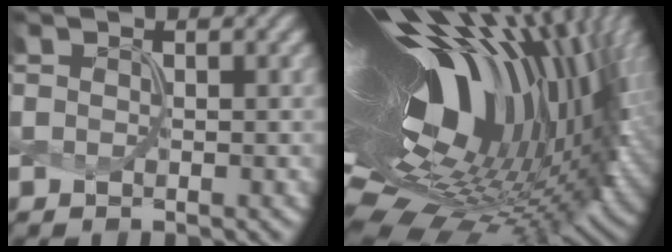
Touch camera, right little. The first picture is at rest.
{"total": 21.4, "force": [4.6, 10.8, 17.9], "torque": [-0.324, 0.016, 0.058]}